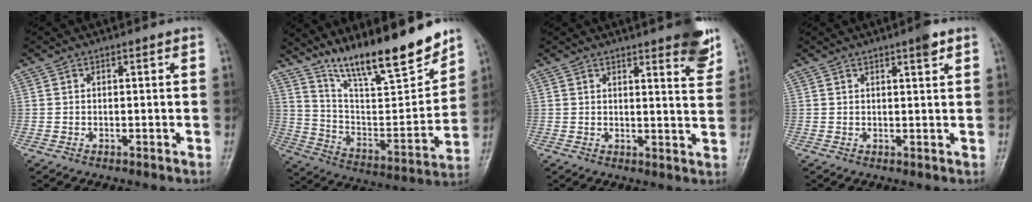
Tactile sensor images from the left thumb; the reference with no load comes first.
{"total": 19.9, "force": [15.5, 3.6, 11.9], "torque": [-0.157, -0.087, 0.274]}
{"total": 7.8, "force": [5.1, 1.5, 5.8], "torque": [-0.055, -0.029, 0.059]}
{"total": 2.7, "force": [1.8, 0.4, 2.1], "torque": [-0.029, -0.009, 0.025]}